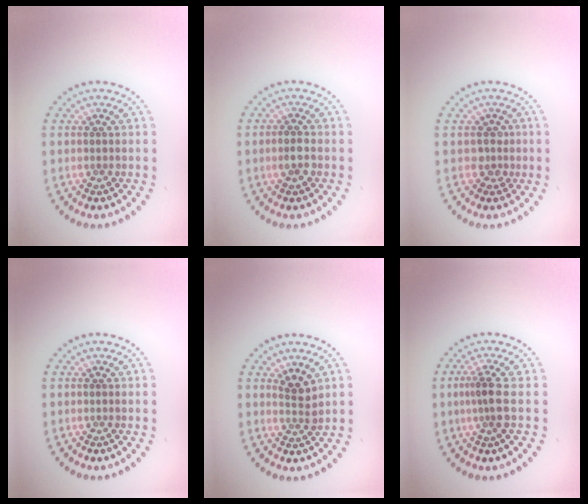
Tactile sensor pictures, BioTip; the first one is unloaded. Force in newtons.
{"total": 1.7, "press": 1.7, "slide": 0.2}
{"total": 1.4, "press": 1.1, "slide": 0.8}
{"total": 0.0}
{"total": 2.0, "press": 1.6, "slide": 1.2}
{"total": 2.4, "press": 1.8, "slide": 1.6}